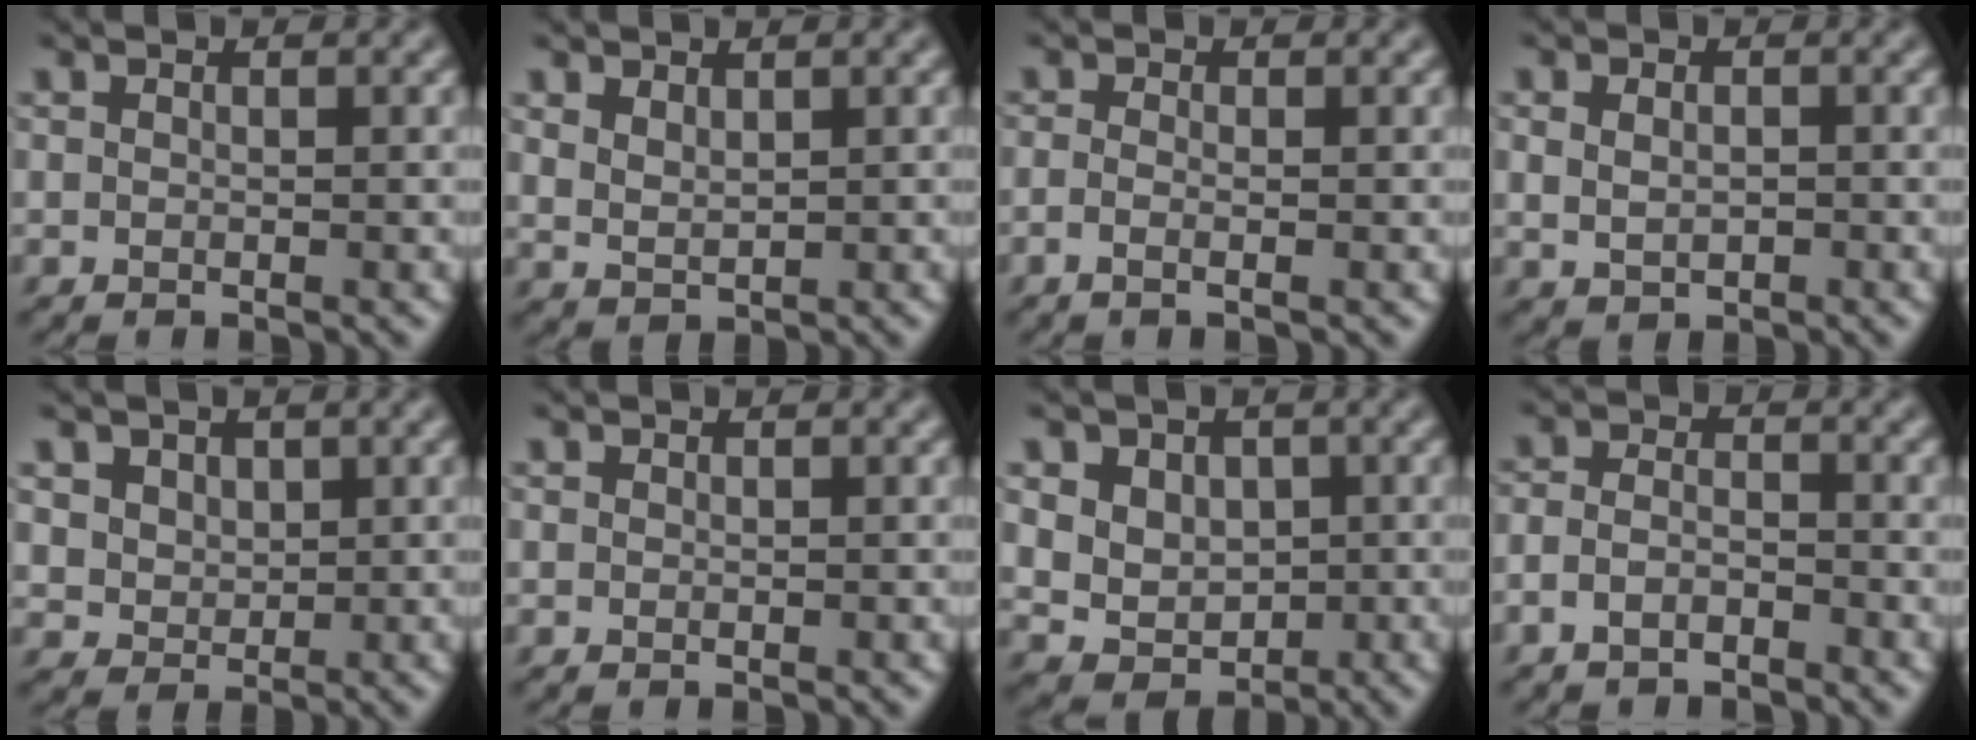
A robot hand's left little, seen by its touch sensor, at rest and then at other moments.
{"total": 1.5, "force": [1.1, 0.7, 0.8], "torque": [-0.024, -0.002, 0.027]}
{"total": 1.2, "force": [-0.6, 0.2, 1.0], "torque": [-0.026, -0.003, -0.013]}
{"total": 1.8, "force": [0.0, 1.3, 1.2], "torque": [-0.027, 0.000, 0.008]}
{"total": 3.4, "force": [1.6, 2.7, 1.3], "torque": [-0.048, -0.005, 0.038]}
{"total": 0.0}
{"total": 5.6, "force": [1.4, 4.8, 2.6], "torque": [-0.050, 0.004, 0.026]}
{"total": 2.1, "force": [-1.6, 0.9, 1.1], "torque": [-0.026, 0.002, -0.036]}